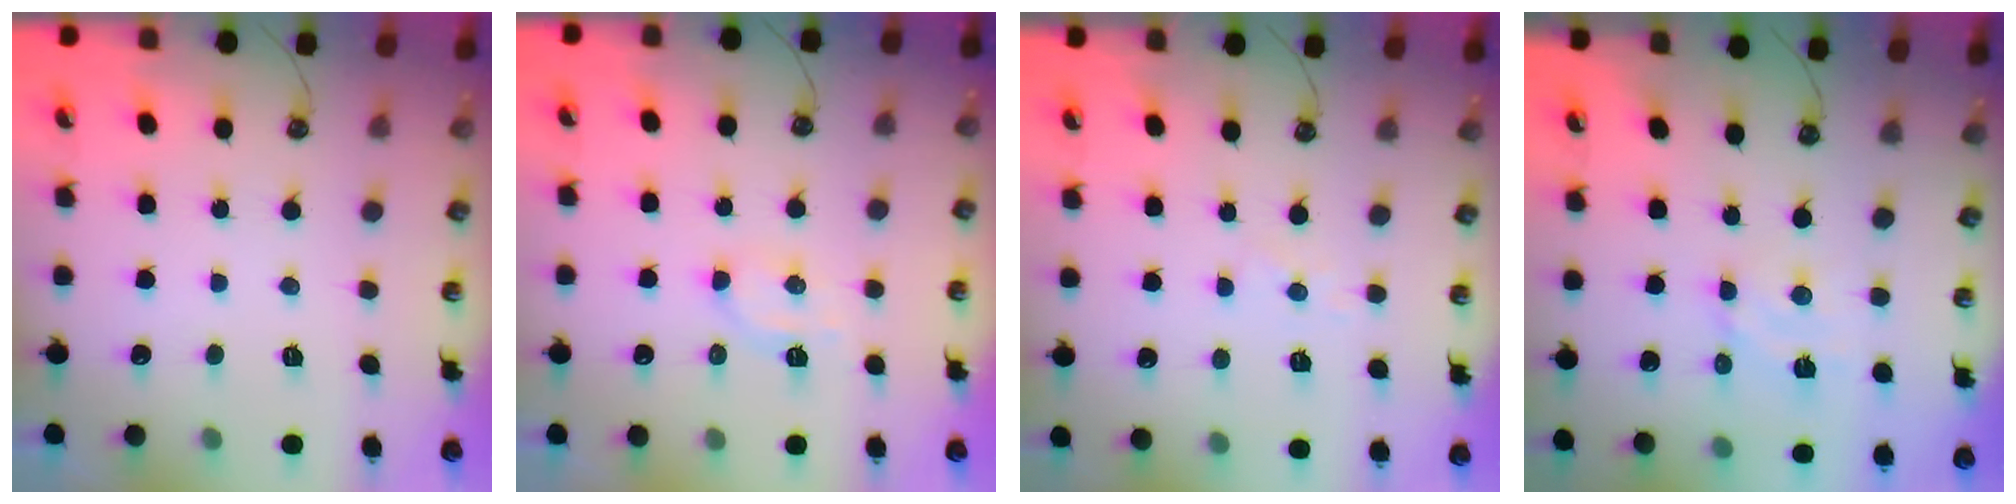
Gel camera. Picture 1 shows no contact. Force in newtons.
{"total": 4.3, "press": 4.2, "slide": 0.8}
{"total": 4.2, "press": 4.2, "slide": 0.4}
{"total": 3.3, "press": 3.3, "slide": 0.3}